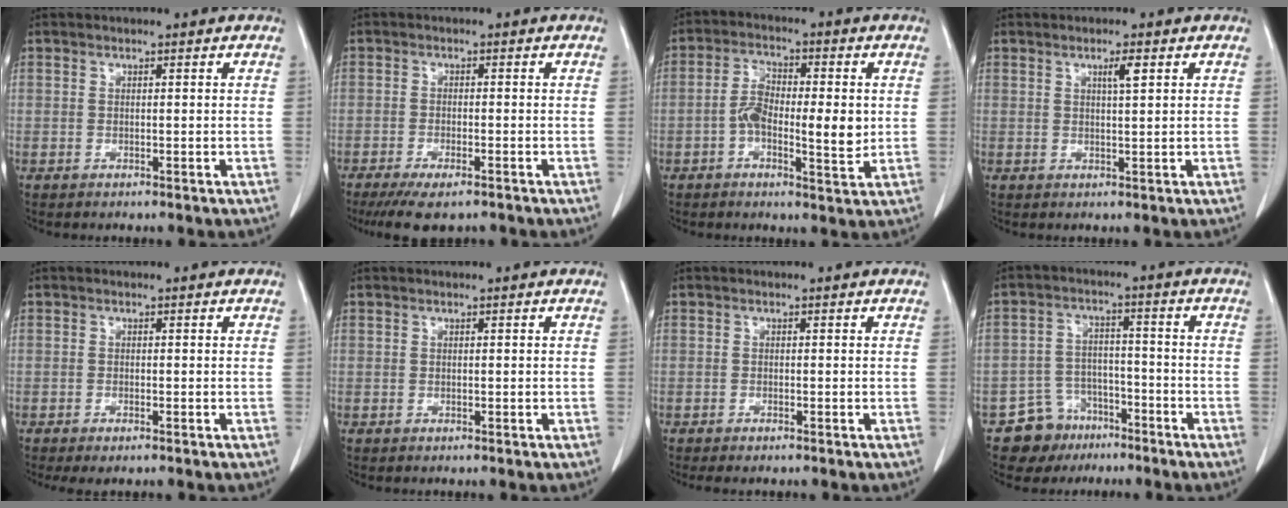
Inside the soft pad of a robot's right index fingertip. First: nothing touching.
{"total": 7.0, "force": [-5.3, 1.7, 4.2], "torque": [-0.065, -0.013, -0.083]}
{"total": 9.0, "force": [-0.7, 3.2, 8.3], "torque": [-0.146, 0.007, -0.015]}
{"total": 2.1, "force": [0.9, 0.0, 1.8], "torque": [-0.036, -0.002, 0.015]}
{"total": 2.1, "force": [-1.5, 0.5, 1.4], "torque": [-0.020, -0.004, -0.019]}
{"total": 0.0}
{"total": 1.5, "force": [-1.3, 0.1, 0.8], "torque": [-0.012, -0.003, -0.016]}
{"total": 6.9, "force": [-4.7, 5.0, 0.5], "torque": [-0.004, 0.015, -0.074]}